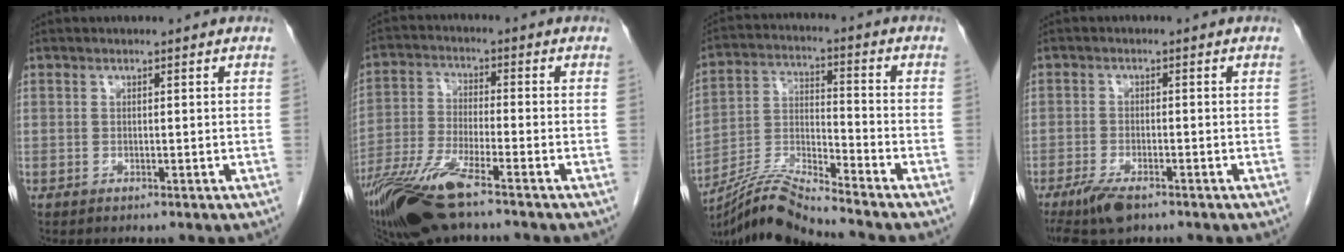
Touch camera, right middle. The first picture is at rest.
{"total": 12.1, "force": [-8.5, 1.7, 8.4], "torque": [-0.166, -0.027, -0.157]}
{"total": 9.4, "force": [-8.8, -1.3, 3.0], "torque": [-0.065, -0.003, -0.167]}
{"total": 5.6, "force": [-3.9, 1.5, 3.7], "torque": [-0.072, -0.011, -0.068]}